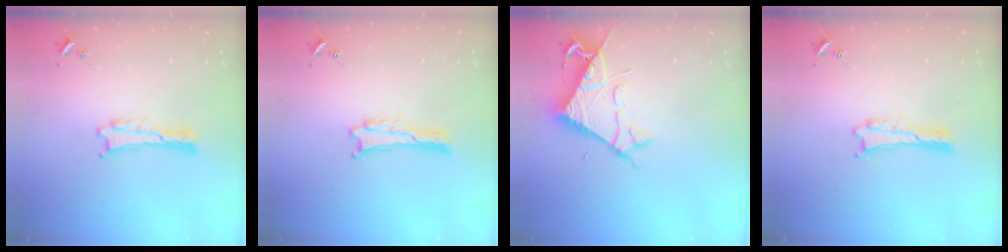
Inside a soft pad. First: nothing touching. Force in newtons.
{"total": 0.0}
{"total": 7.2, "press": 7.2, "slide": 0.7}
{"total": 0.0}